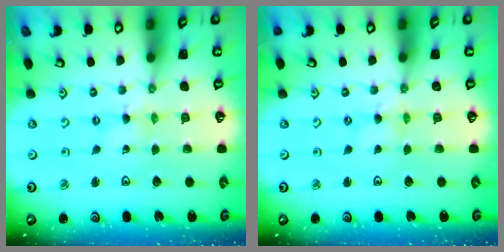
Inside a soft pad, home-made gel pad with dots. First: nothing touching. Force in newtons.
{"total": 1.1, "press": 1.0, "slide": 0.2}